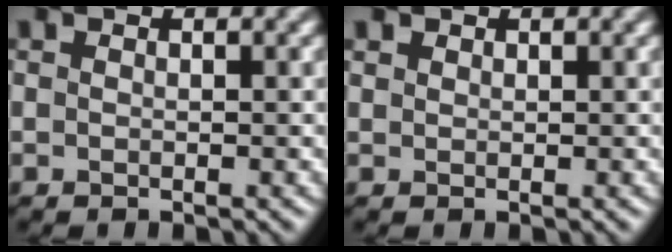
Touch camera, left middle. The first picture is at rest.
{"total": 0.5, "force": [0.3, 0.0, -0.5], "torque": [0.014, 0.006, 0.008]}